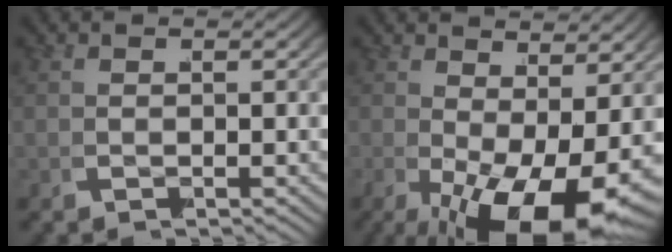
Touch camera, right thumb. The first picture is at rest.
{"total": 9.4, "force": [-2.1, 4.3, 8.0], "torque": [-0.112, -0.039, -0.012]}